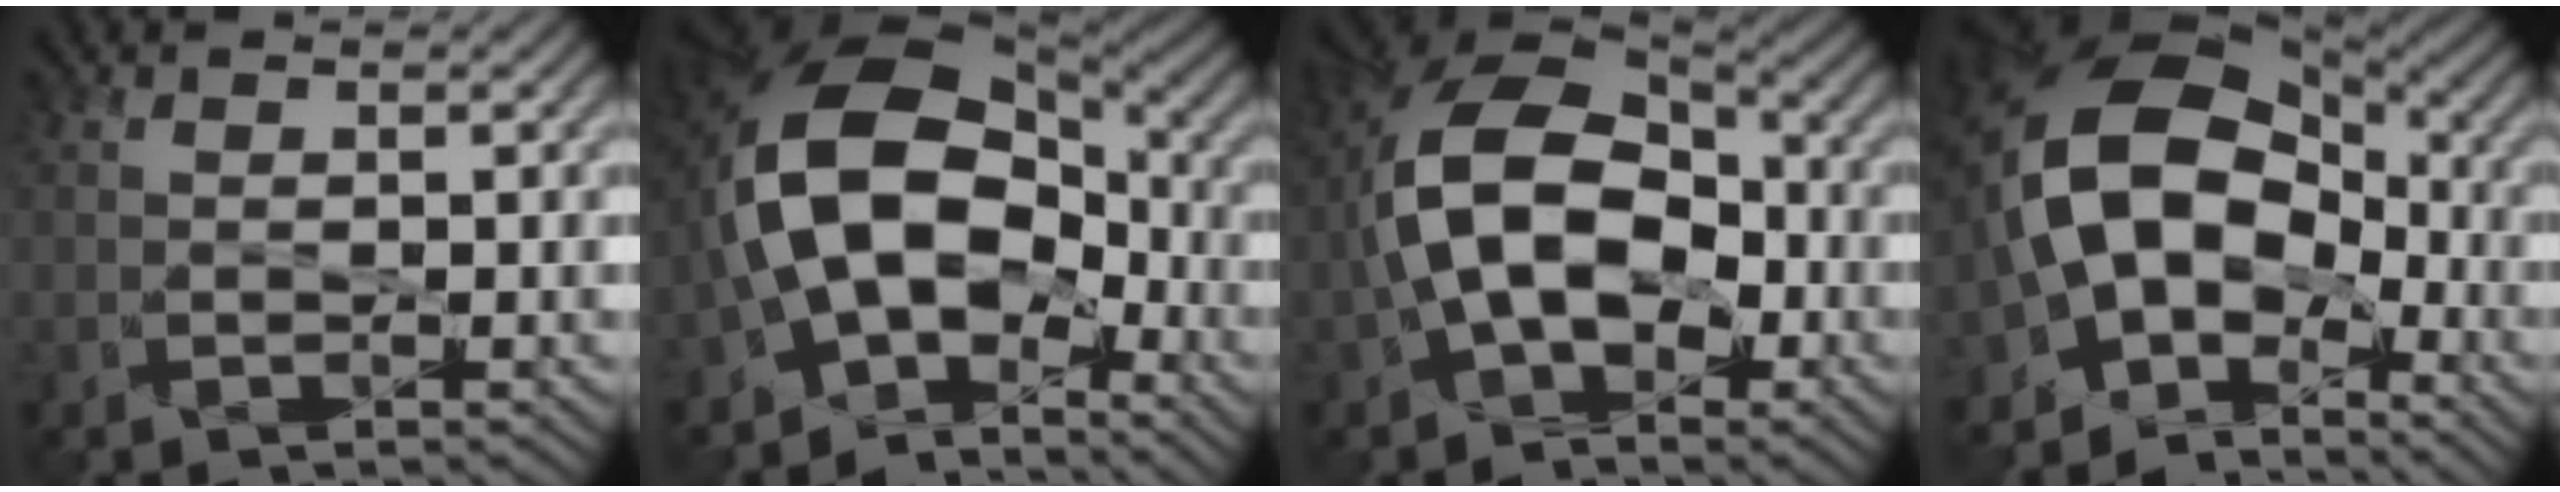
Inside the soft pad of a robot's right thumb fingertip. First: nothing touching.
{"total": 14.4, "force": [-2.6, 9.7, 10.4], "torque": [-0.179, 0.012, -0.063]}
{"total": 12.7, "force": [-1.7, 8.0, 9.7], "torque": [-0.183, 0.012, -0.043]}
{"total": 14.5, "force": [-2.0, 10.4, 9.8], "torque": [-0.176, 0.010, -0.048]}